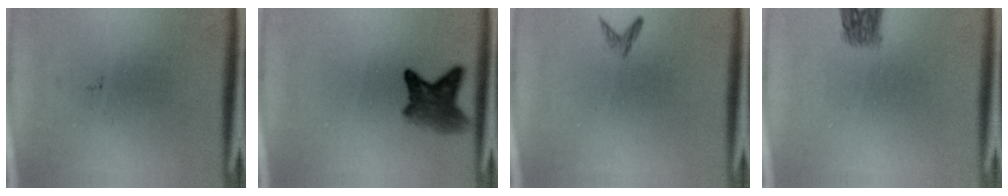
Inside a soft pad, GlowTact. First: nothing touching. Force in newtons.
{"total": 4.2}
{"total": 0.8}
{"total": 2.5}